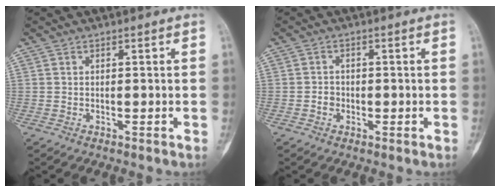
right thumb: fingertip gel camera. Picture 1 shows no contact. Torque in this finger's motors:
{"motor_torque": [0.94, 0.78, 0.22, -0.26, 0.00]}